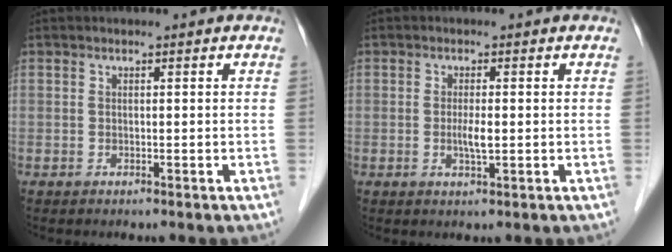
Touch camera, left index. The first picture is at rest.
{"total": 2.2, "force": [-0.2, 0.3, 2.2], "torque": [-0.045, -0.003, -0.002]}